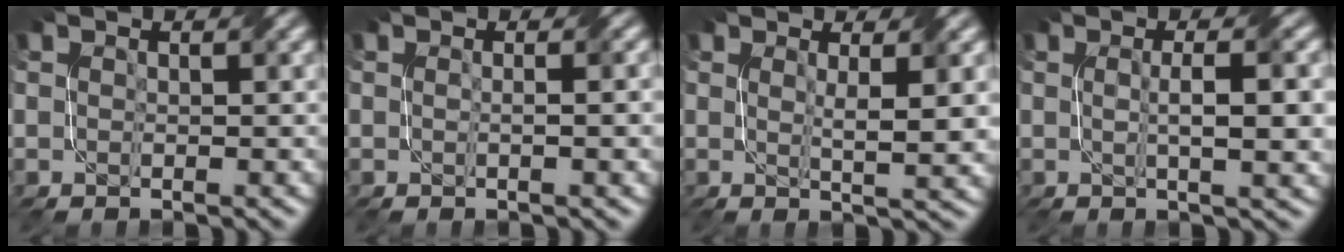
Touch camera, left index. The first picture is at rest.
{"total": 2.0, "force": [0.0, 0.3, 1.9], "torque": [-0.027, 0.001, -0.004]}
{"total": 3.5, "force": [0.9, 0.5, 3.3], "torque": [-0.049, -0.006, 0.015]}
{"total": 5.2, "force": [0.2, 1.2, 5.0], "torque": [-0.065, 0.010, -0.001]}